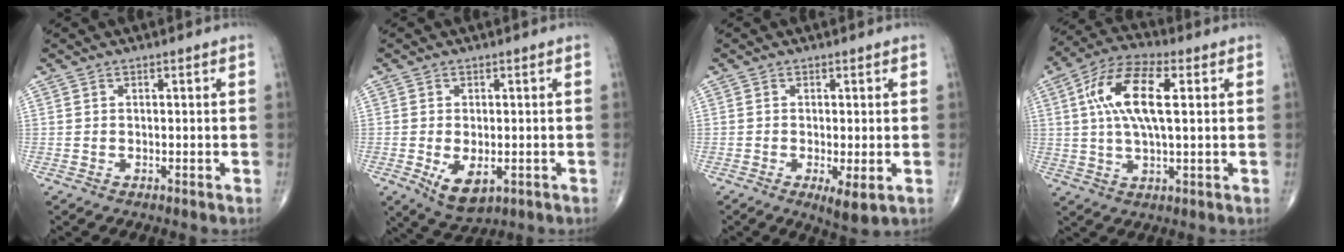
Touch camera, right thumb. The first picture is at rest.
{"total": 6.4, "force": [-1.7, 3.4, 5.1], "torque": [-0.083, -0.012, -0.018]}
{"total": 4.5, "force": [-1.2, 1.4, 4.1], "torque": [-0.072, -0.015, -0.019]}
{"total": 13.7, "force": [2.9, 5.5, 12.2], "torque": [-0.236, 0.017, 0.050]}